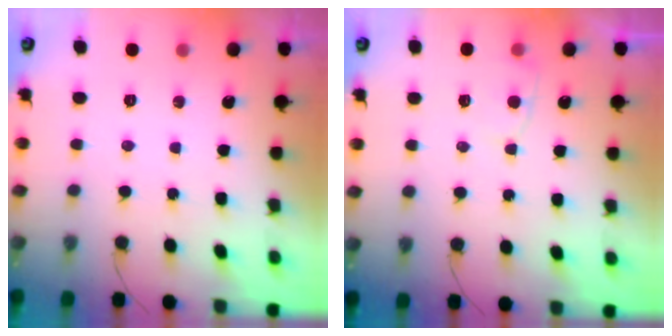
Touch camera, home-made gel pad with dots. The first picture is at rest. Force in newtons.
{"total": 3.9, "press": 3.9, "slide": 0.4}